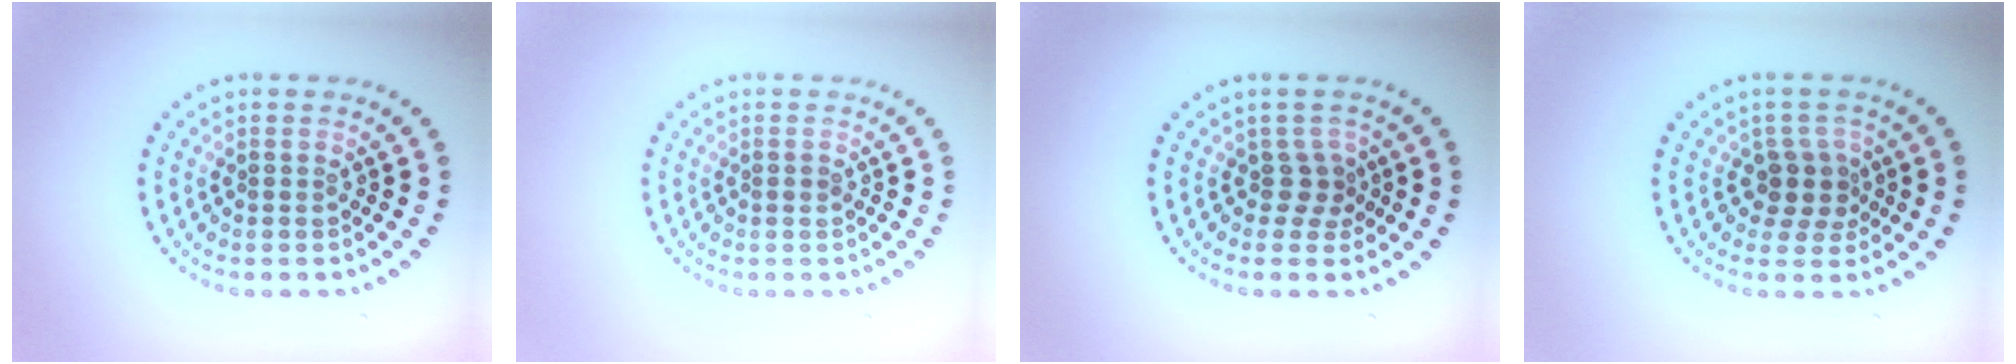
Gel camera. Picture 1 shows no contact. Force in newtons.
{"total": 0.6, "press": 0.6, "slide": 0.1}
{"total": 1.9, "press": 1.3, "slide": 1.4}
{"total": 2.5, "press": 1.9, "slide": 1.6}